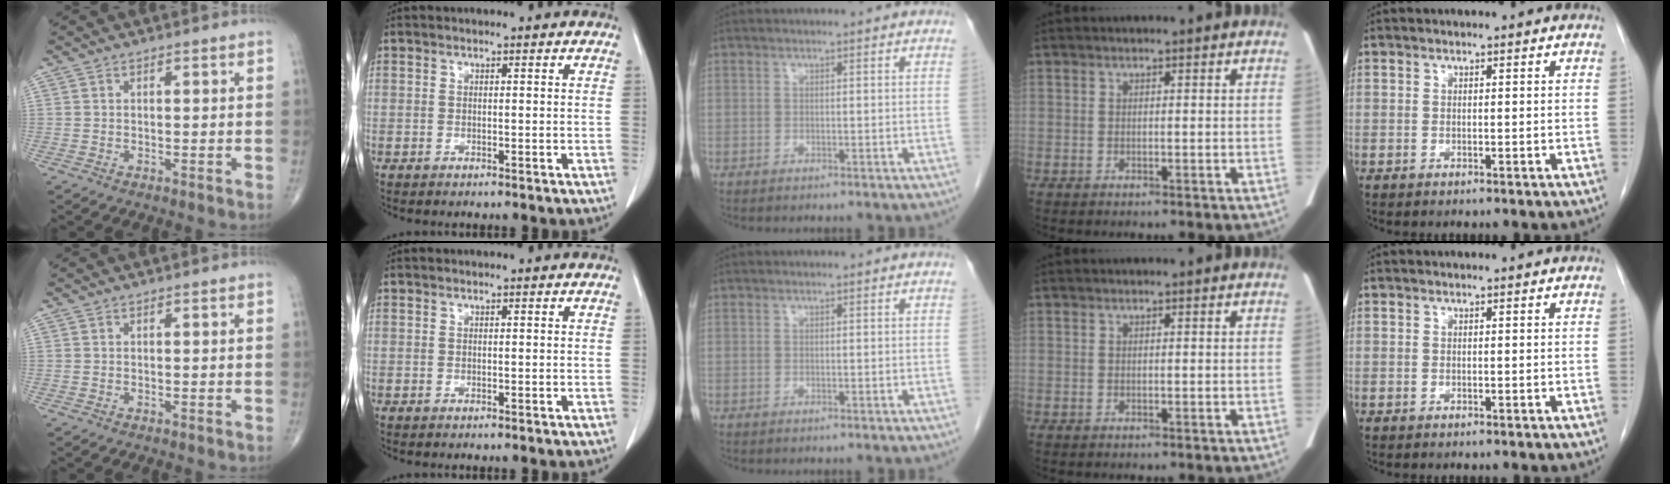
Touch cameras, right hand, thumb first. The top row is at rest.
{}